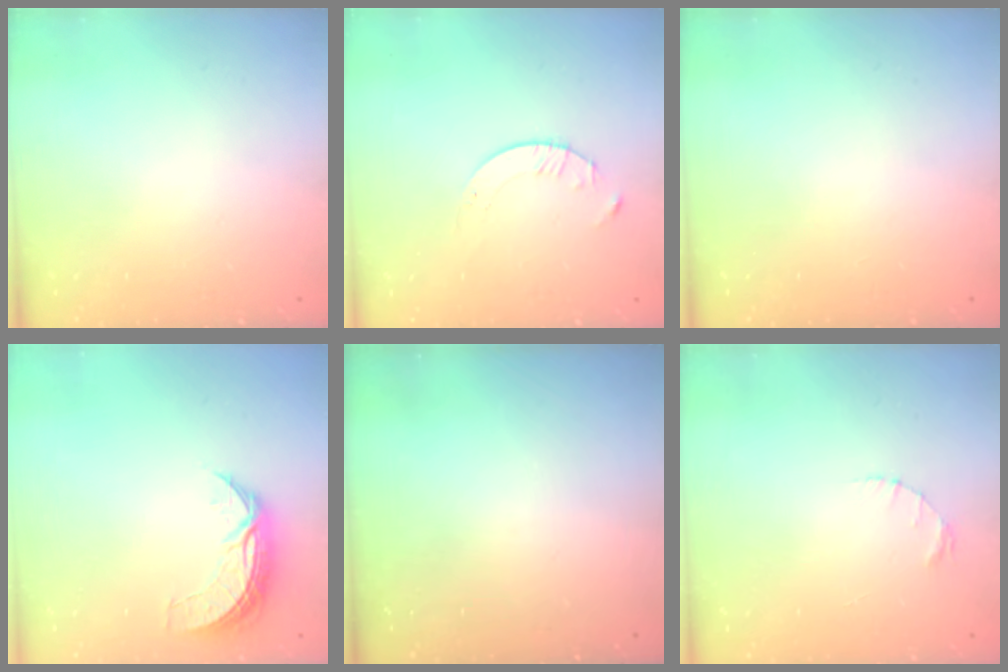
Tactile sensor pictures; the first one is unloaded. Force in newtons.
{"total": 4.1, "press": 4.0, "slide": 0.5}
{"total": 0.0}
{"total": 7.3, "press": 7.3, "slide": 0.2}
{"total": 0.0}
{"total": 1.4, "press": 1.4, "slide": 0.2}